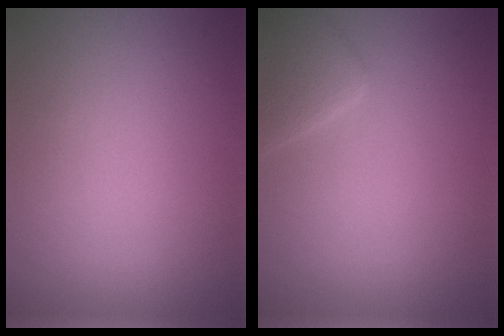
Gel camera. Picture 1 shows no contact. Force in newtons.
{"total": 2.6, "press": 2.6, "slide": 0.1}